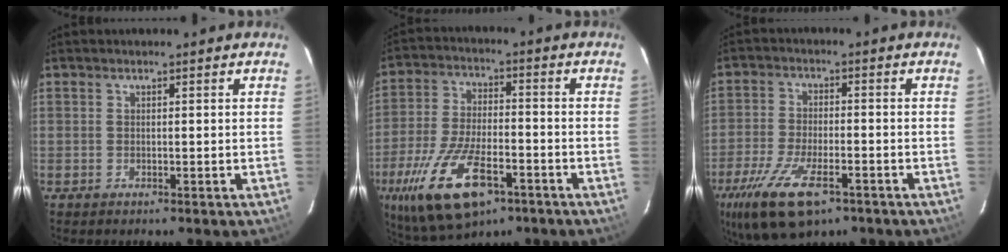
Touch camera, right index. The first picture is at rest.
{"total": 18.1, "force": [-9.5, 7.6, 13.4], "torque": [-0.283, -0.038, -0.167]}
{"total": 14.7, "force": [-8.6, 6.0, 10.3], "torque": [-0.229, -0.038, -0.156]}